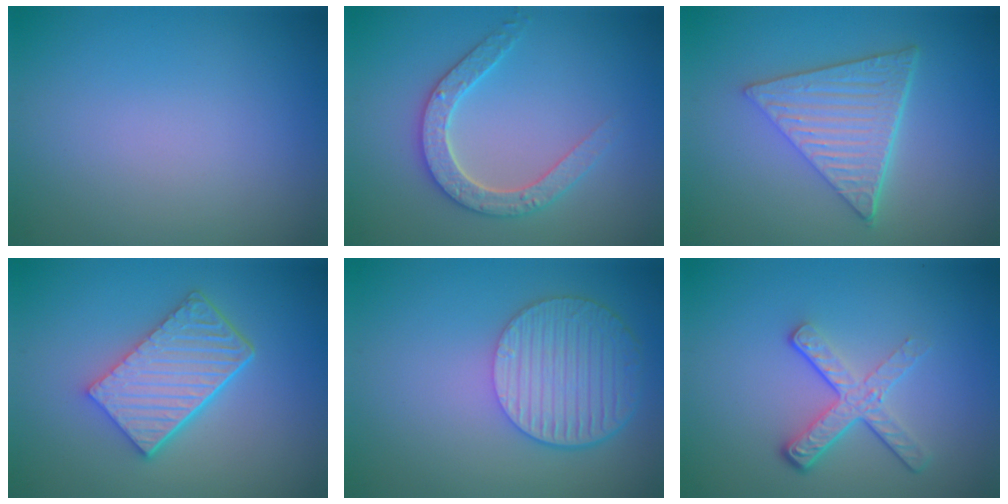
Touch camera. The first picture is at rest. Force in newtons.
{"total": 3.0, "press": 2.9, "slide": 0.6}
{"total": 6.4, "press": 4.4, "slide": 4.6}
{"total": 5.8, "press": 4.3, "slide": 3.9}
{"total": 6.1, "press": 4.5, "slide": 4.2}
{"total": 4.1, "press": 2.7, "slide": 3.2}